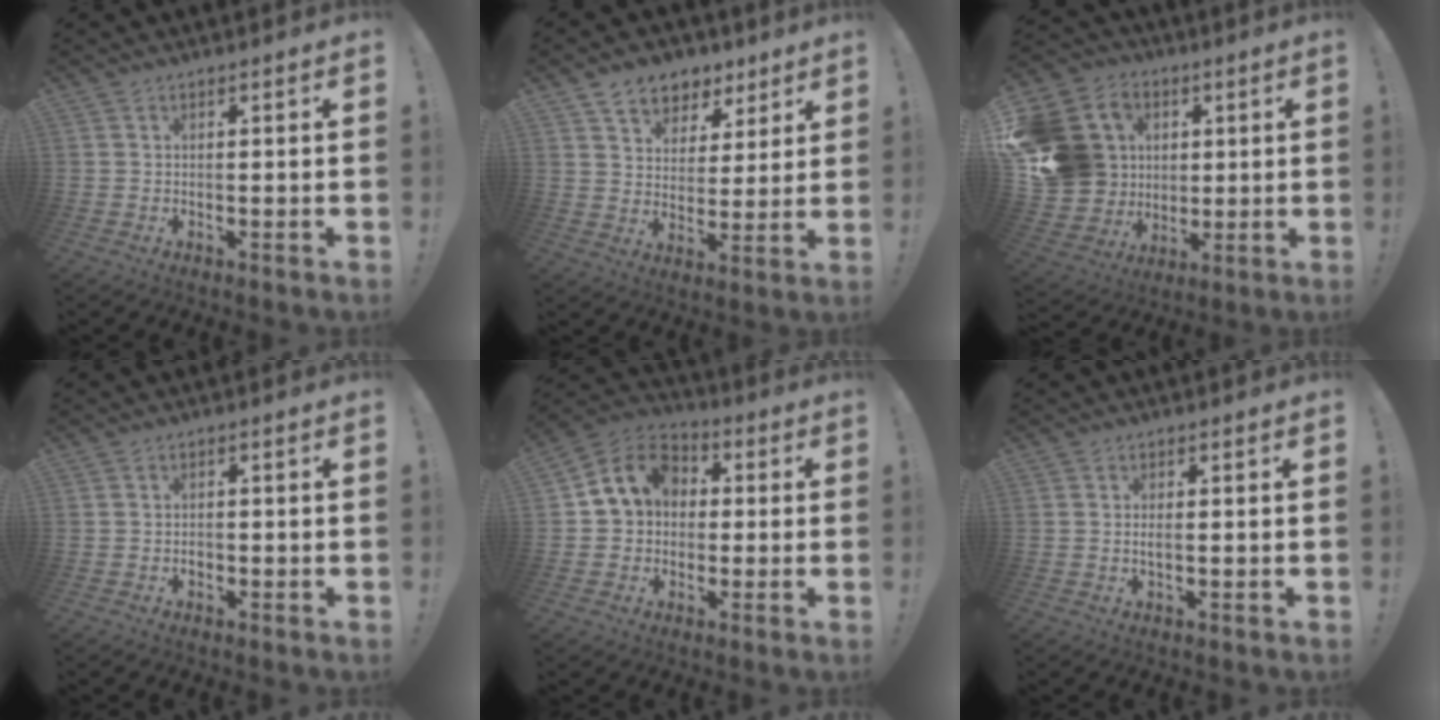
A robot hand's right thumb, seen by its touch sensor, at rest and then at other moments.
{"total": 9.5, "force": [6.7, 6.1, 2.7], "torque": [-0.042, -0.045, 0.129]}
{"total": 18.8, "force": [2.8, 16.8, 7.8], "torque": [-0.142, 0.002, 0.087]}
{"total": 1.2, "force": [-0.7, 0.8, 0.5], "torque": [0.002, 0.000, -0.014]}
{"total": 10.9, "force": [1.8, 9.2, 5.6], "torque": [-0.094, 0.014, 0.041]}
{"total": 1.6, "force": [-0.2, 0.6, 1.4], "torque": [-0.028, 0.001, -0.004]}